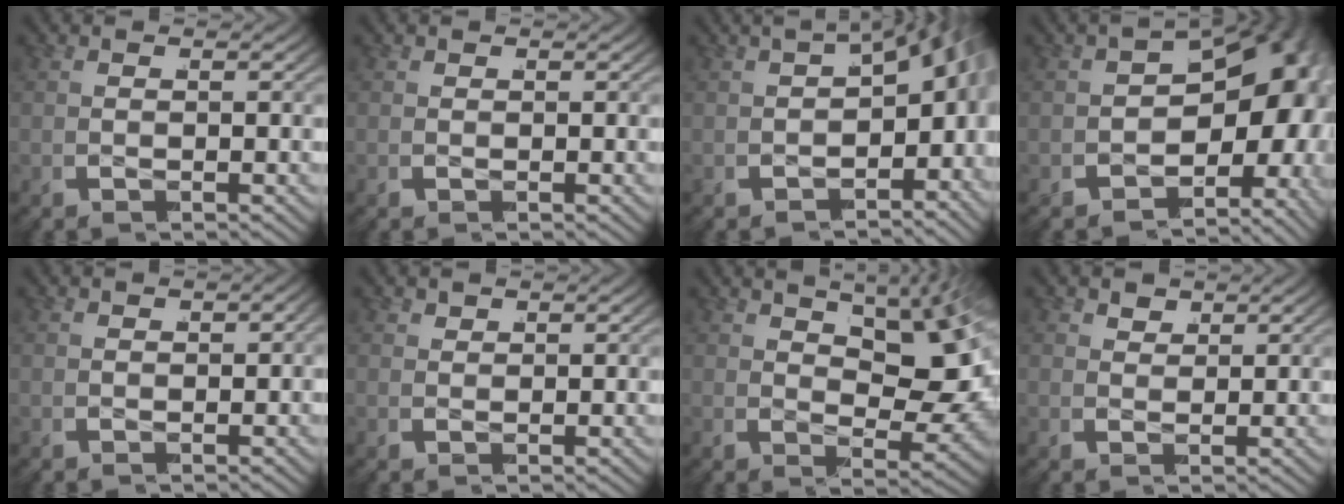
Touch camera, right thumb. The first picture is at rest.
{"total": 0.0}
{"total": 7.3, "force": [-0.6, 4.6, 5.6], "torque": [-0.075, 0.006, -0.013]}
{"total": 15.6, "force": [-1.8, 10.8, 11.2], "torque": [-0.158, -0.034, -0.021]}
{"total": 0.5, "force": [-0.2, 0.3, 0.3], "torque": [-0.002, -0.001, -0.004]}
{"total": 1.0, "force": [0.9, 0.1, -0.2], "torque": [0.007, -0.001, 0.018]}
{"total": 9.0, "force": [1.0, 4.4, 7.8], "torque": [-0.107, -0.004, 0.024]}
{"total": 1.6, "force": [1.5, 0.6, 0.1], "torque": [0.002, 0.000, 0.024]}